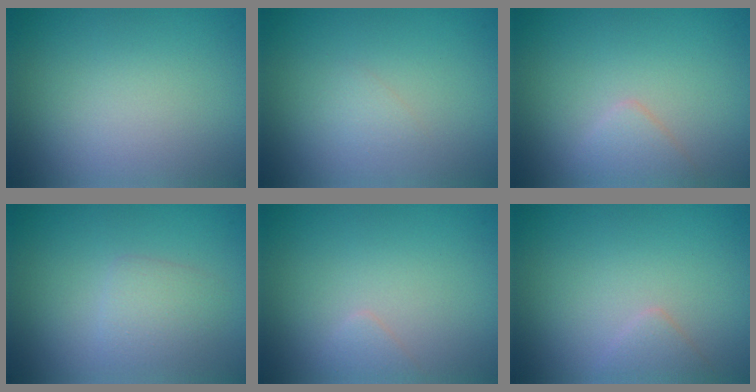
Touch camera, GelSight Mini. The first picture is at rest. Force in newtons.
{"total": 0.7, "press": 0.7, "slide": 0.1}
{"total": 1.7, "press": 1.6, "slide": 0.1}
{"total": 1.9, "press": 1.9, "slide": 0.1}
{"total": 0.9, "press": 0.9, "slide": 0.1}
{"total": 1.3, "press": 1.3, "slide": 0.0}